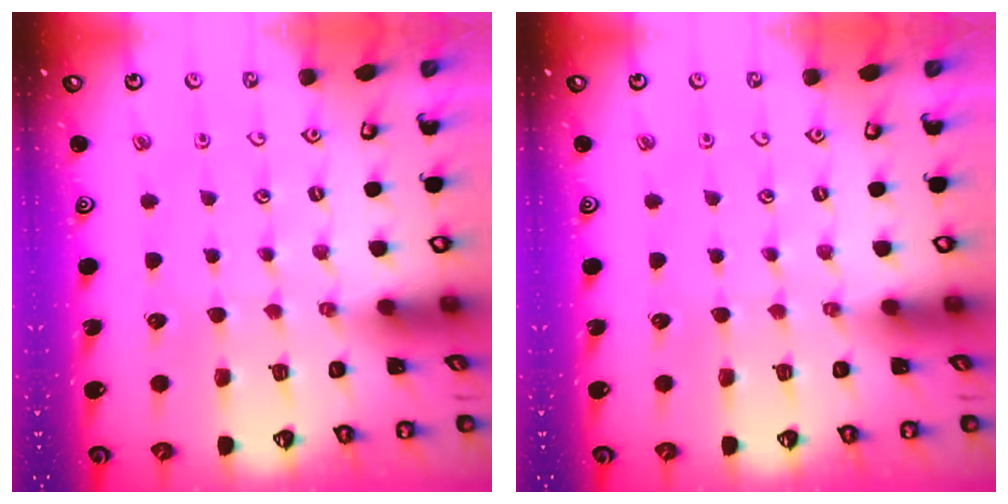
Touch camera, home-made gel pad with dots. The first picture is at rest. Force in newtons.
{"total": 0.0}